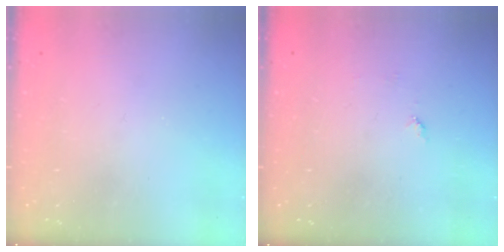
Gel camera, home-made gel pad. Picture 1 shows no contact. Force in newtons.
{"total": 4.3, "press": 4.3, "slide": 0.5}